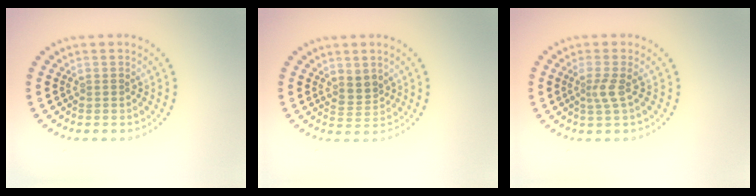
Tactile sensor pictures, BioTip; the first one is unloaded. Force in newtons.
{"total": 2.0, "press": 1.6, "slide": 1.2}
{"total": 1.9, "press": 1.4, "slide": 1.3}